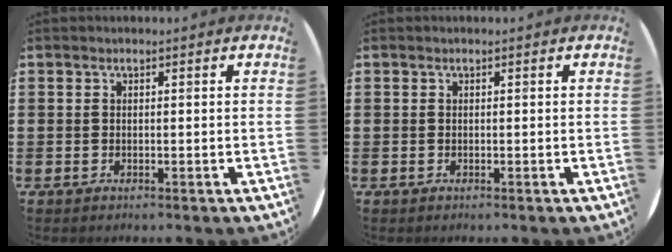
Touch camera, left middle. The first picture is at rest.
{"total": 0.0}